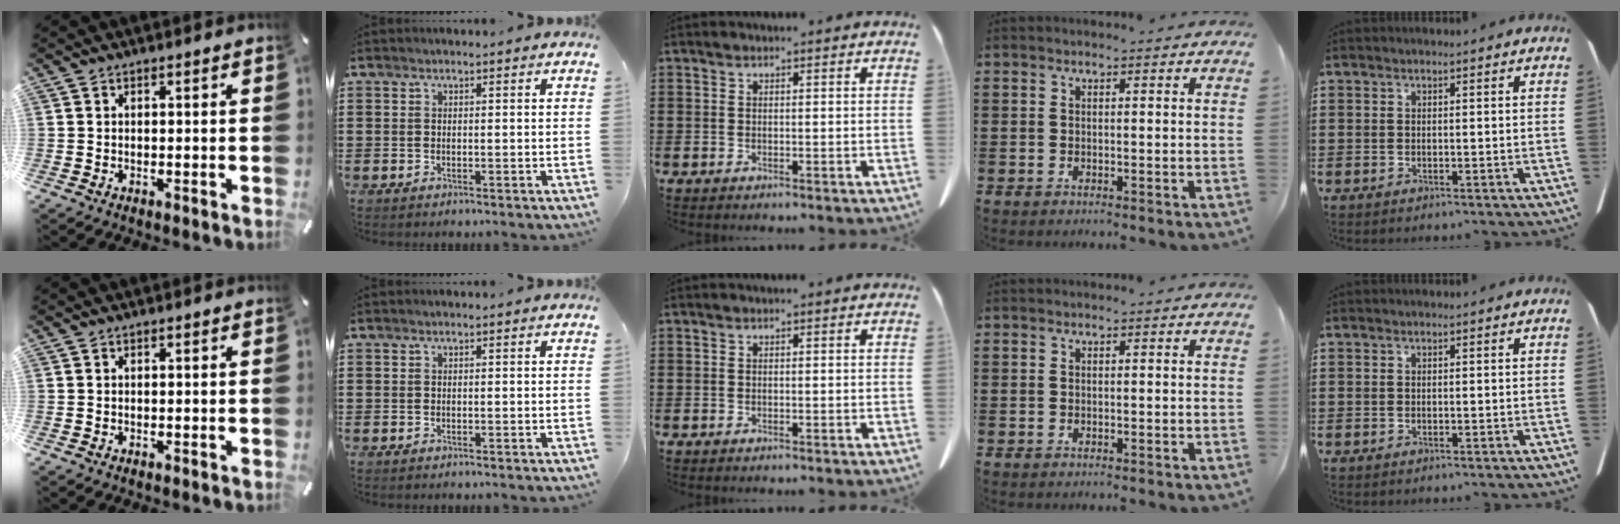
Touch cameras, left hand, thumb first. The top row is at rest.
{}